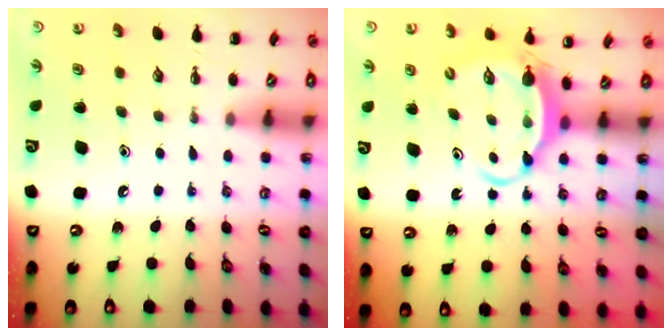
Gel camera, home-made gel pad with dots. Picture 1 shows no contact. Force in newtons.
{"total": 5.0, "press": 4.9, "slide": 0.7}